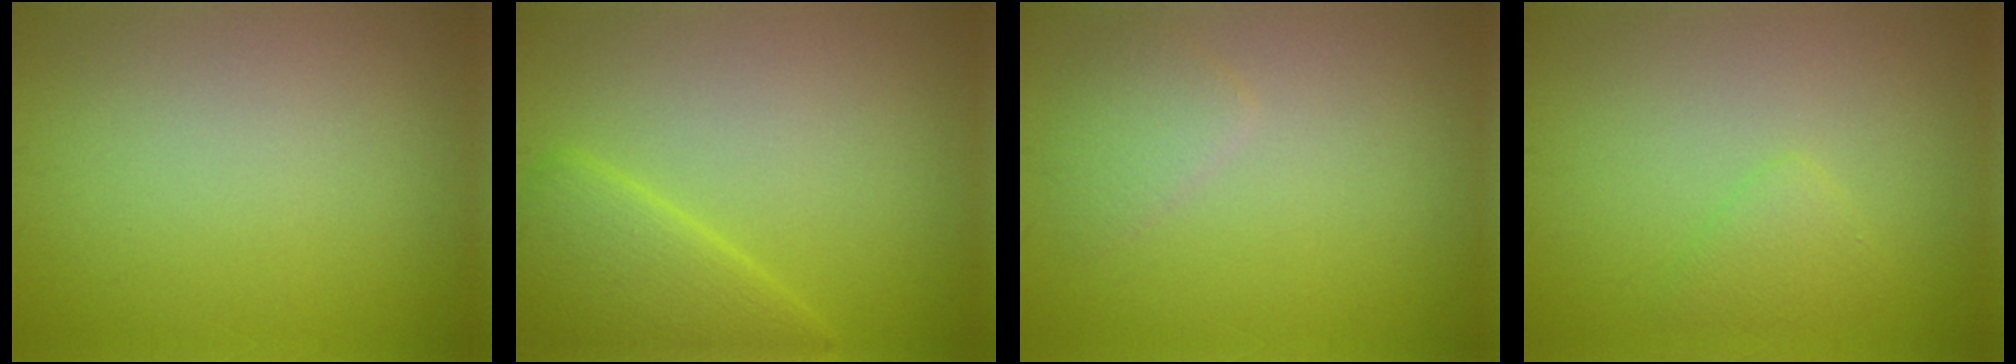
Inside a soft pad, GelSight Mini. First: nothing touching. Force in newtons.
{"total": 4.1, "press": 4.0, "slide": 0.2}
{"total": 1.7, "press": 1.7, "slide": 0.2}
{"total": 1.6, "press": 1.6, "slide": 0.1}